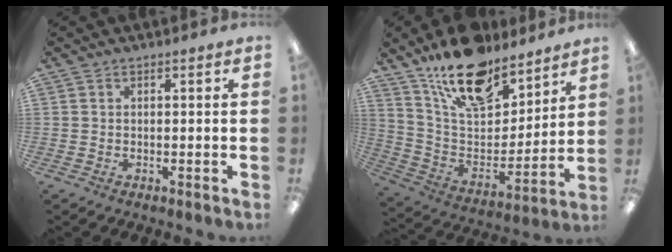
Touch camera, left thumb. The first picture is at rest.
{"total": 19.2, "force": [14.3, 9.0, 9.0], "torque": [-0.160, -0.088, 0.255]}